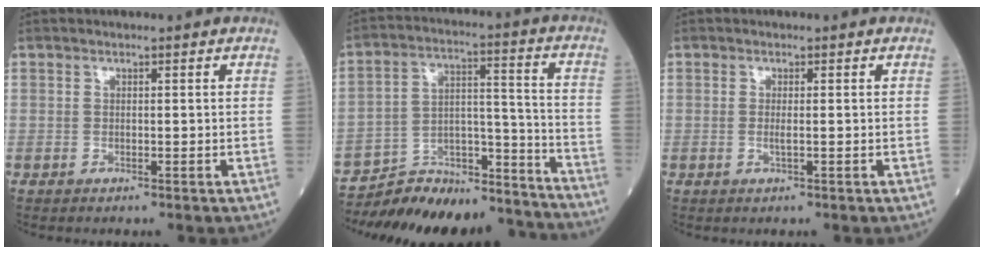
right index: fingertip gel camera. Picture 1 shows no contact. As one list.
[{"total": 19.6, "force": [-18.9, 3.4, 3.9], "torque": [-0.066, 0.036, -0.288]}, {"total": 1.1, "force": [-0.2, 0.0, 1.1], "torque": [-0.022, -0.002, -0.006]}]